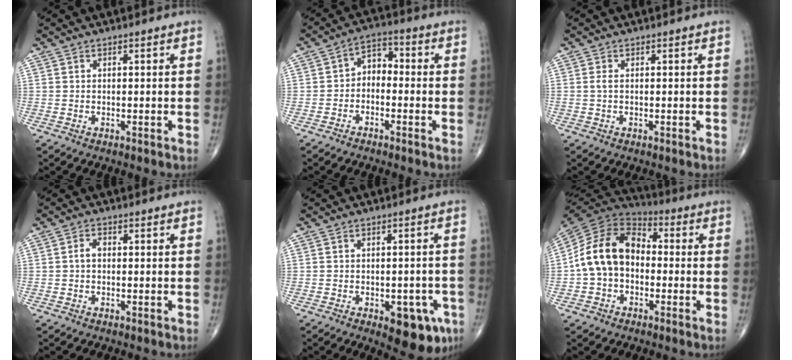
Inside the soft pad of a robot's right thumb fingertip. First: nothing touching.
{"total": 5.1, "force": [-1.1, 3.6, 3.4], "torque": [-0.036, 0.032, -0.036]}
{"total": 0.9, "force": [0.0, 0.4, 0.8], "torque": [-0.021, -0.001, 0.000]}
{"total": 1.8, "force": [-0.2, 1.2, 1.4], "torque": [-0.018, 0.008, -0.008]}
{"total": 10.1, "force": [-4.5, 4.7, 7.7], "torque": [-0.062, 0.012, -0.050]}
{"total": 14.3, "force": [-1.3, 10.6, 9.6], "torque": [-0.155, 0.040, -0.037]}